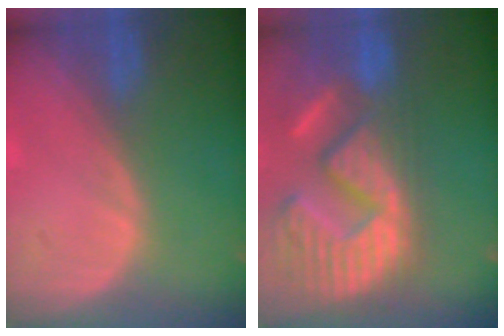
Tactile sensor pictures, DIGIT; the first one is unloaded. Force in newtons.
{"total": 15.4, "press": 12.6, "slide": 8.8}